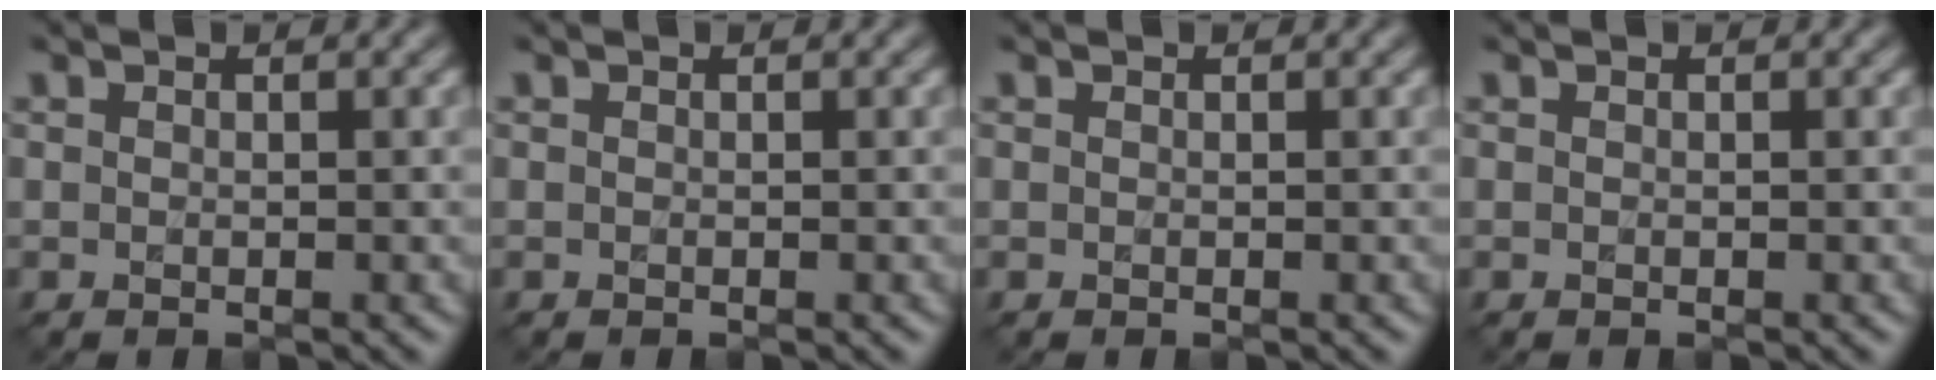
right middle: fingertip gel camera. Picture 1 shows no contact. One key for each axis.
{"total": 0.0}
{"total": 0.0}
{"total": 0.0}